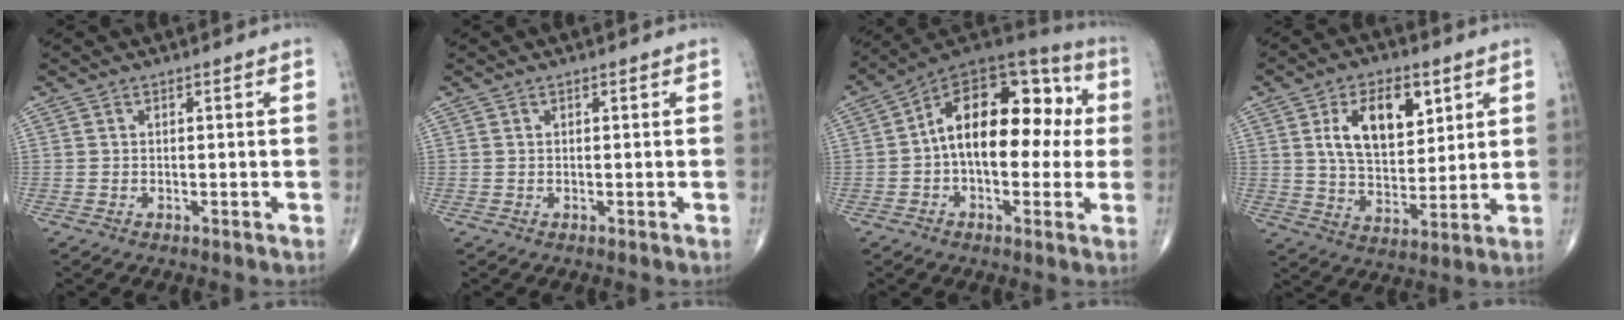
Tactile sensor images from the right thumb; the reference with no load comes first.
{"total": 0.0}
{"total": 19.9, "force": [1.0, 11.3, 16.3], "torque": [-0.212, 0.051, 0.003]}
{"total": 13.6, "force": [5.0, 7.6, 10.2], "torque": [-0.140, -0.020, 0.094]}